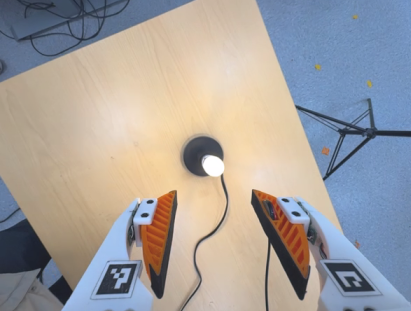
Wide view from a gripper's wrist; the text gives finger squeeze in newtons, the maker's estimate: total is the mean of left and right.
{"total": 0.0}